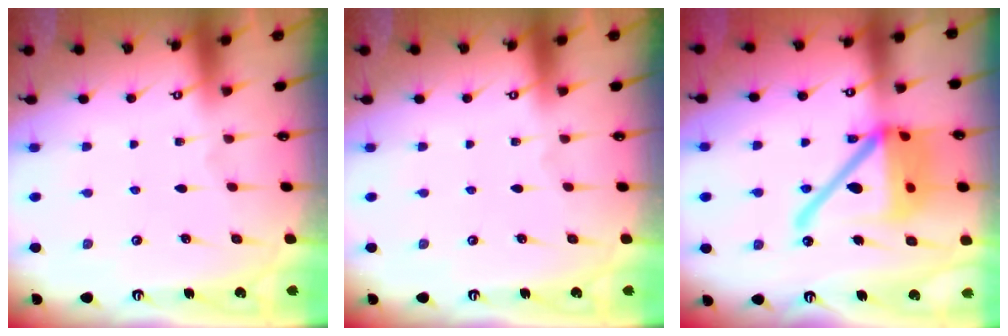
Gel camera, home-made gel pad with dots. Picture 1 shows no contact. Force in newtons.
{"total": 0.0}
{"total": 22.6, "press": 22.4, "slide": 2.9}